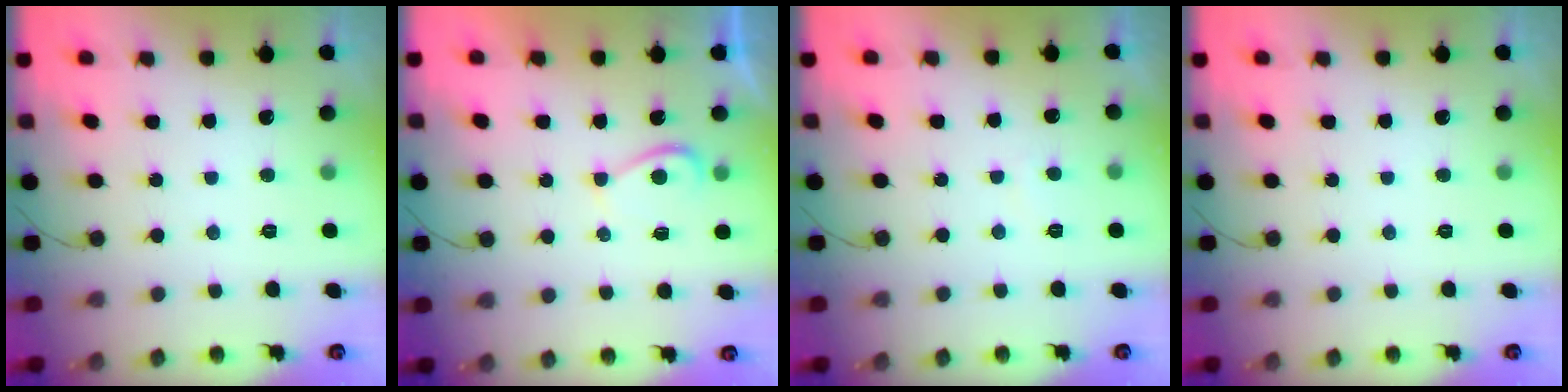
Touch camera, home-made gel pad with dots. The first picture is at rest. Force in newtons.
{"total": 2.3, "press": 2.3, "slide": 0.5}
{"total": 0.6, "press": 0.4, "slide": 0.4}
{"total": 0.0}